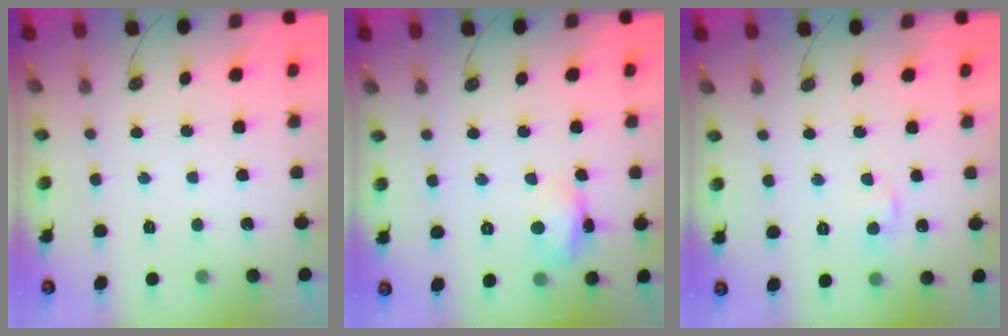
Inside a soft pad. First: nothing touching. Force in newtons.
{"total": 8.0, "press": 8.0, "slide": 0.5}
{"total": 5.8, "press": 5.8, "slide": 0.6}